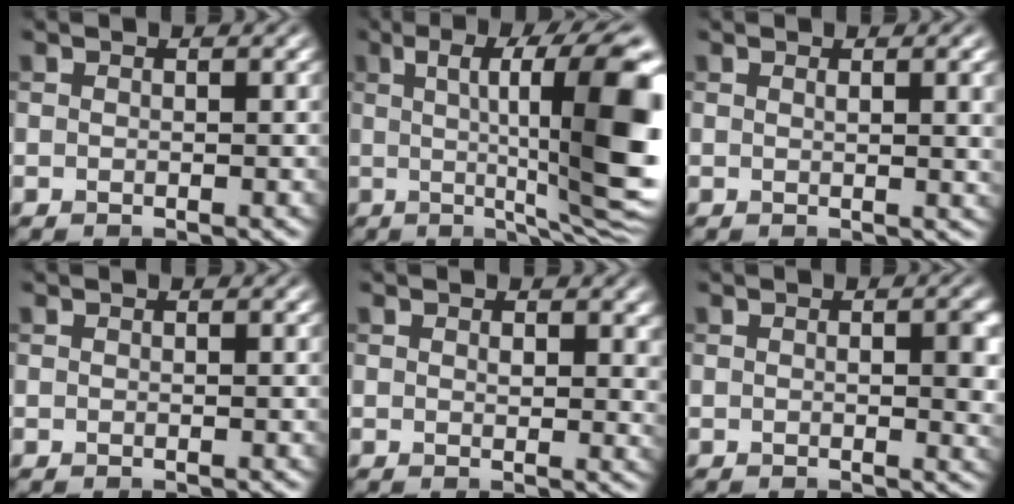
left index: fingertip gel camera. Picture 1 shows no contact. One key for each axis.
{"total": 13.9, "fx": 1.7, "fy": 3.2, "fz": 13.5, "tx": -0.170, "ty": 0.008, "tz": 0.024}
{"total": 3.5, "fx": 1.0, "fy": 1.1, "fz": 3.1, "tx": -0.029, "ty": 0.004, "tz": 0.013}
{"total": 0.0}
{"total": 2.2, "fx": 0.8, "fy": 1.3, "fz": 1.6, "tx": -0.018, "ty": -0.004, "tz": 0.014}
{"total": 3.0, "fx": 0.2, "fy": 0.9, "fz": 2.8, "tx": -0.036, "ty": -0.003, "tz": 0.002}